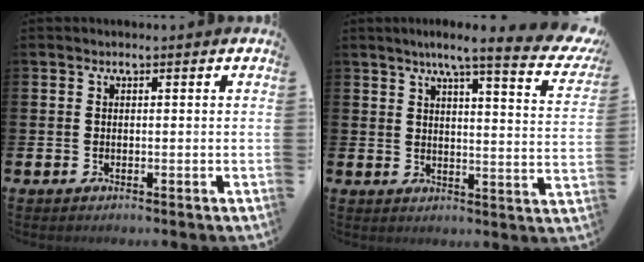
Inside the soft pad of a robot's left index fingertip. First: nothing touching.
{"total": 6.9, "force": [5.6, 0.5, 4.0], "torque": [-0.068, -0.046, 0.083]}